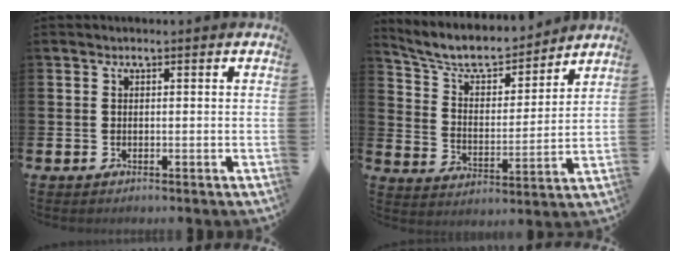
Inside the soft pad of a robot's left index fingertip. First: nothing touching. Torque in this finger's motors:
{"motor_torque": [-0.23, -0.65, 0.48, 0.11]}